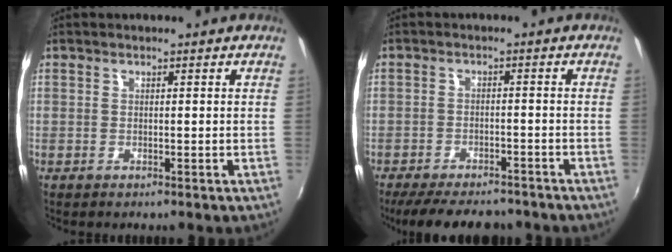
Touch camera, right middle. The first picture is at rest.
{"total": 12.5, "force": [-10.3, 4.4, 5.5], "torque": [-0.123, -0.012, -0.149]}